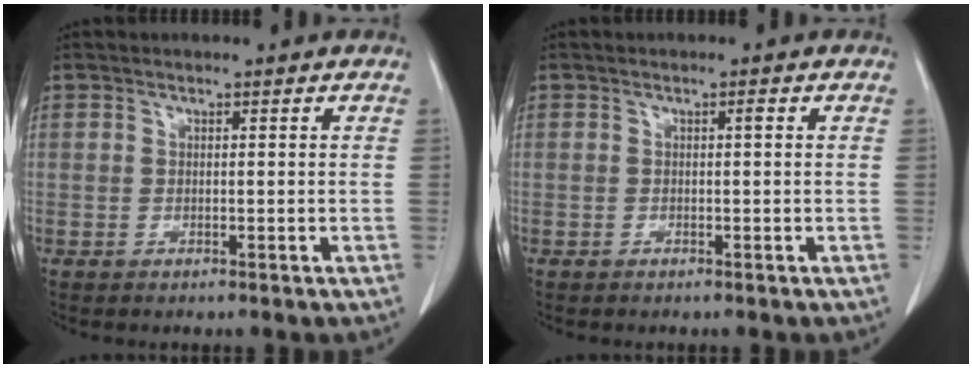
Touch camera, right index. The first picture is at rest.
{"total": 0.5, "force": [0.1, 0.0, 0.5], "torque": [-0.010, 0.000, 0.002]}